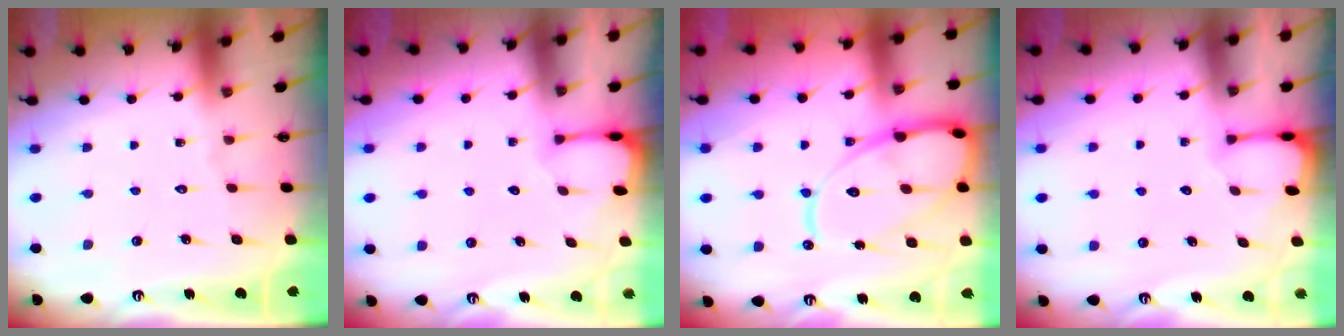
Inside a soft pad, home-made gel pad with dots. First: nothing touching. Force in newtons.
{"total": 1.3, "press": 1.2, "slide": 0.2}
{"total": 16.7, "press": 16.6, "slide": 1.8}
{"total": 1.3, "press": 1.2, "slide": 0.2}